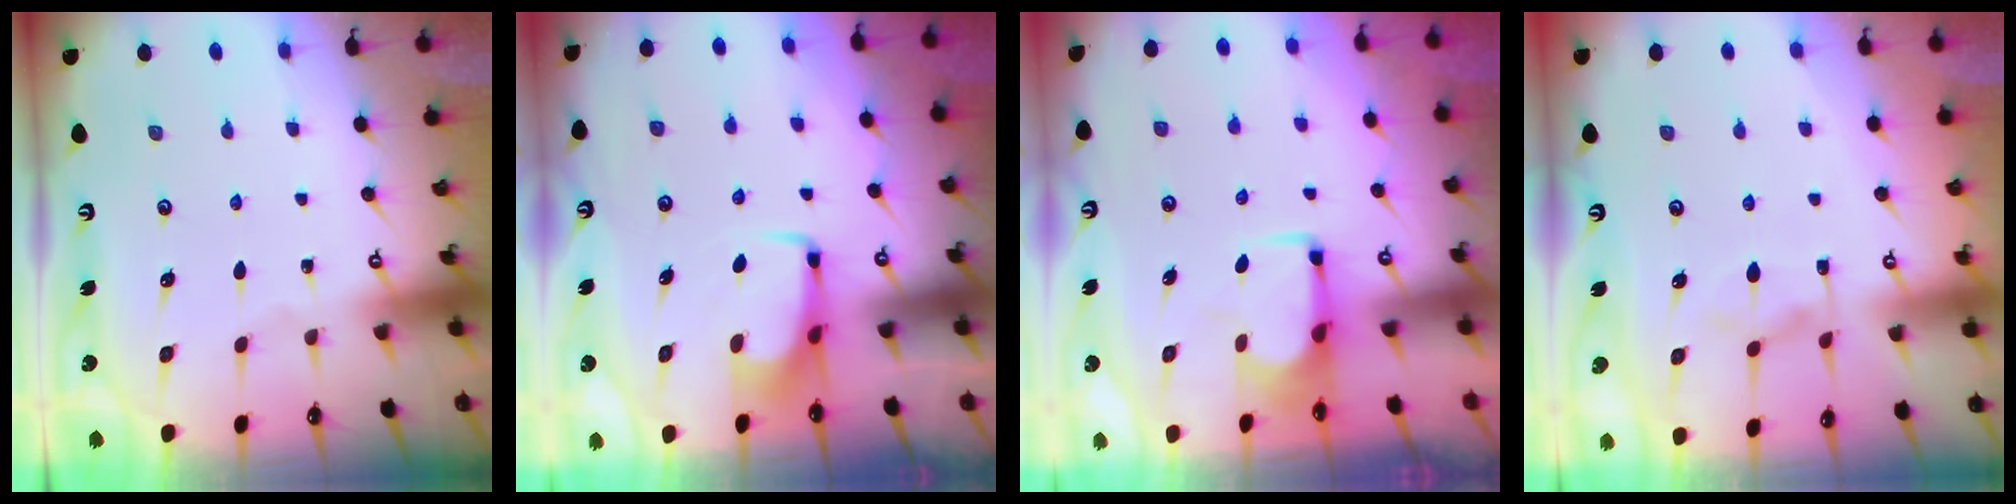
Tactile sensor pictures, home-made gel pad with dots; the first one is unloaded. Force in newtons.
{"total": 3.6, "press": 3.6, "slide": 0.3}
{"total": 1.6, "press": 1.5, "slide": 0.6}
{"total": 2.3, "press": 2.0, "slide": 1.2}